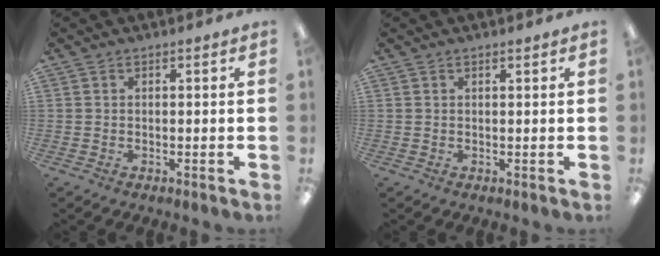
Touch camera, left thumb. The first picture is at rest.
{"total": 0.5, "force": [0.5, 0.0, 0.2], "torque": [-0.005, 0.000, 0.008]}